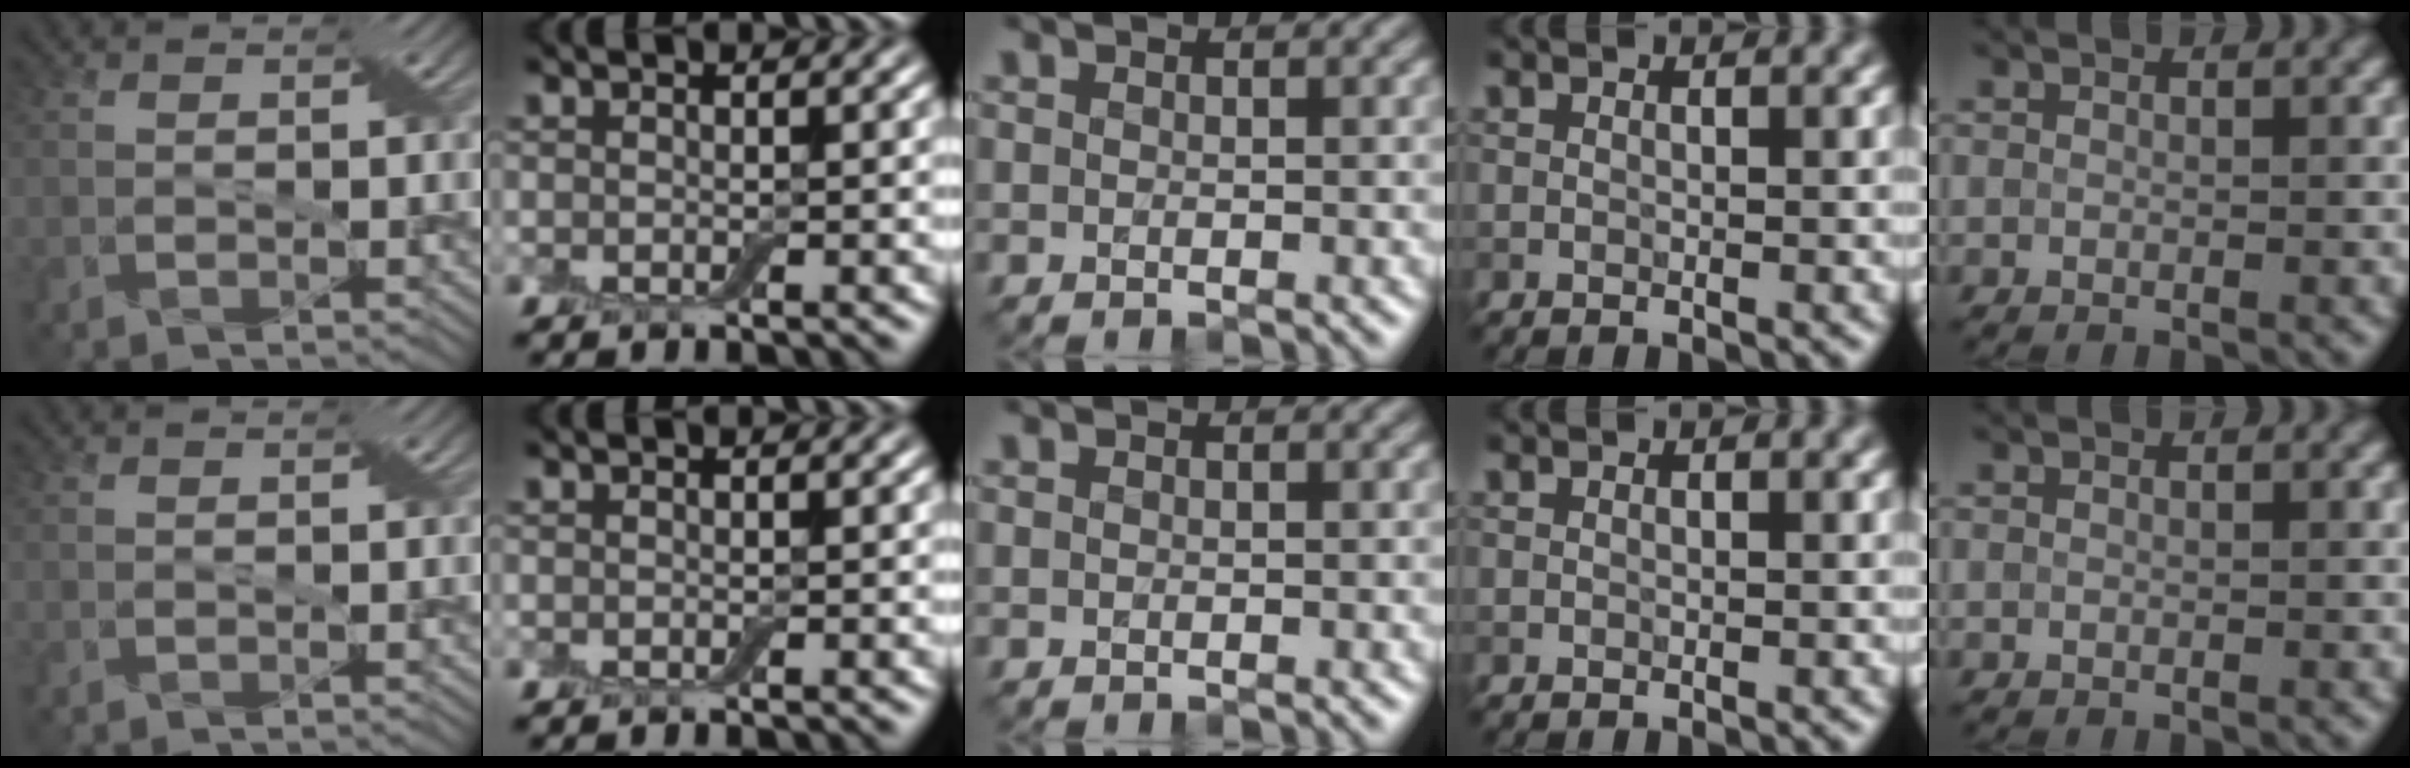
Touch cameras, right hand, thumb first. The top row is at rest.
{}